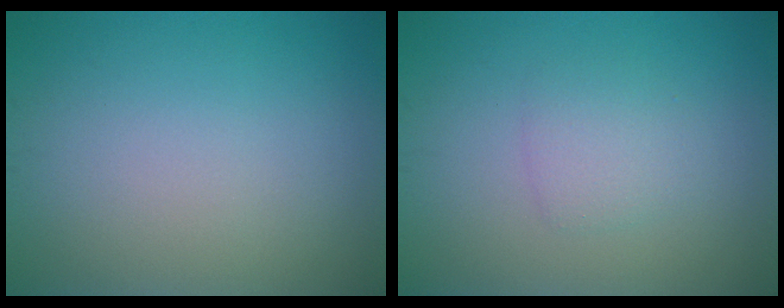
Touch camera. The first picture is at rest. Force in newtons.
{"total": 1.8, "press": 1.8, "slide": 0.2}